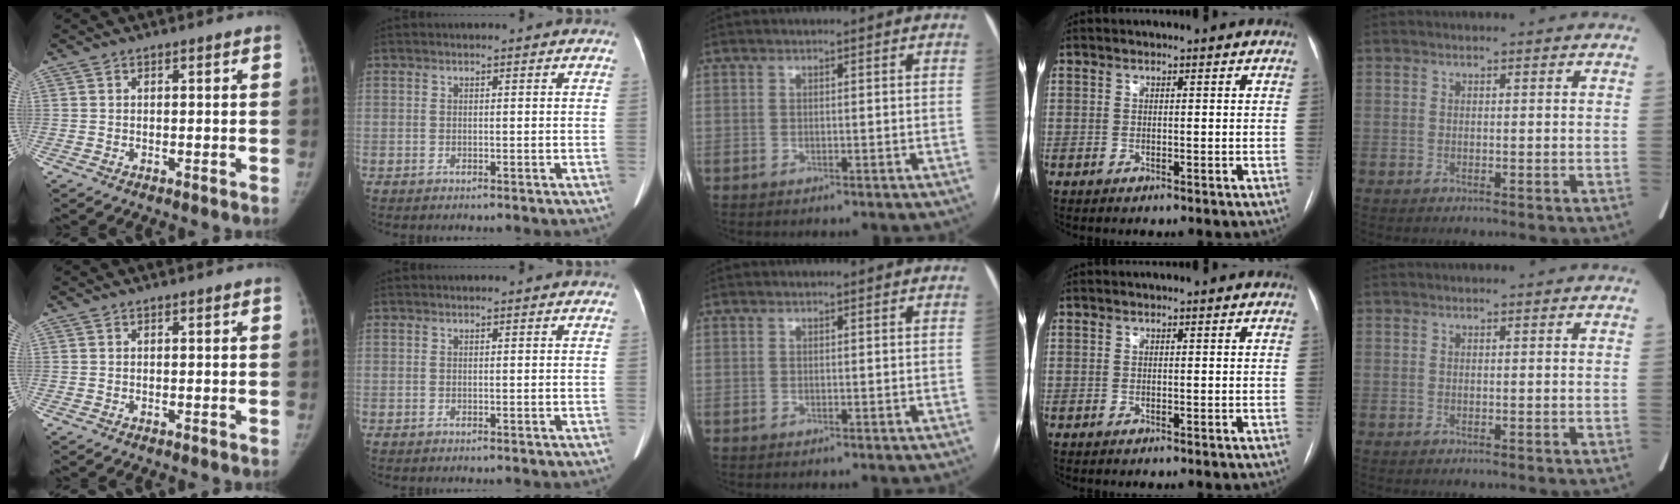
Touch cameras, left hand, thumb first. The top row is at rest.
{}